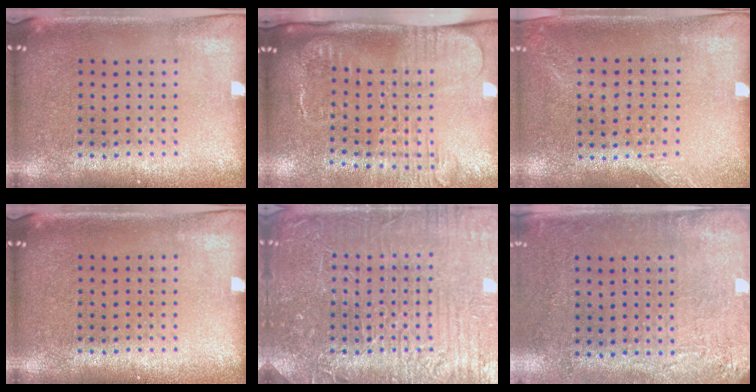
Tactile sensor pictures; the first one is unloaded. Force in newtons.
{"total": 2.6, "press": 2.0, "slide": 1.7}
{"total": 1.3, "press": 1.2, "slide": 0.5}
{"total": 0.0}
{"total": 5.5, "press": 5.5, "slide": 0.7}
{"total": 2.8, "press": 2.3, "slide": 1.5}